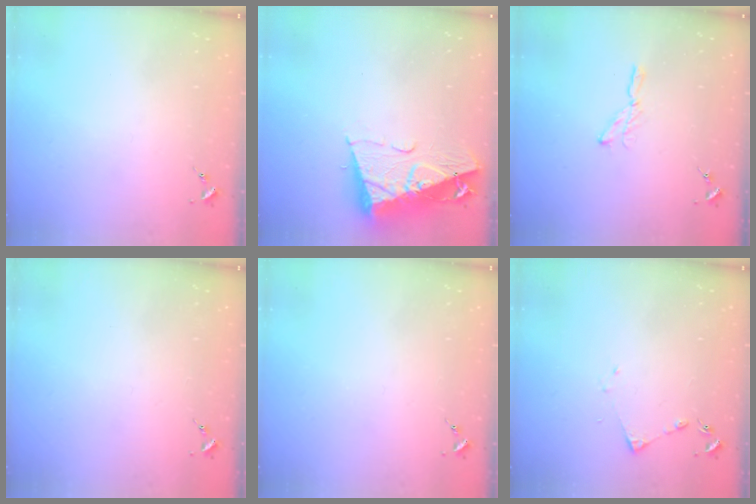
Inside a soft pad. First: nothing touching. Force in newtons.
{"total": 12.5, "press": 12.4, "slide": 1.3}
{"total": 3.9, "press": 3.8, "slide": 0.4}
{"total": 0.0}
{"total": 0.0}
{"total": 4.1, "press": 4.1, "slide": 0.5}